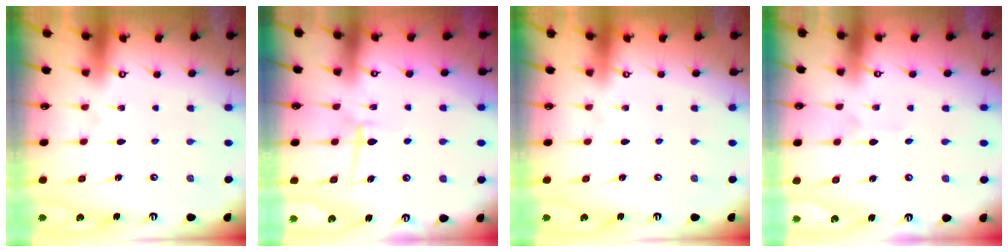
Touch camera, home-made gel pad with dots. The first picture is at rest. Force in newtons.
{"total": 7.1, "press": 7.0, "slide": 0.7}
{"total": 0.8, "press": 0.7, "slide": 0.4}
{"total": 2.8, "press": 2.8, "slide": 0.3}